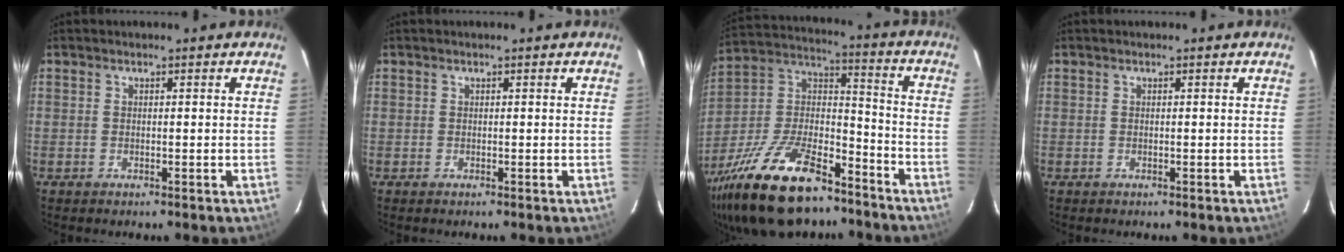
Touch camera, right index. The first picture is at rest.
{"total": 0.0}
{"total": 27.4, "force": [-18.5, 11.2, 16.8], "torque": [-0.343, -0.008, -0.306]}
{"total": 0.0}